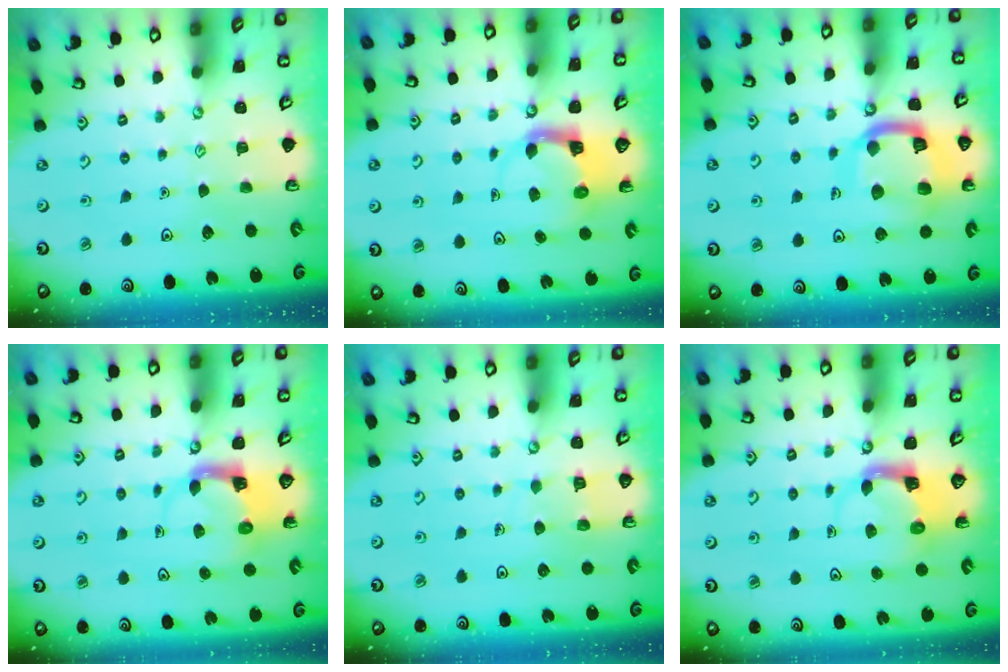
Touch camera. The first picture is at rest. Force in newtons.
{"total": 3.9, "press": 3.9, "slide": 0.3}
{"total": 16.5, "press": 16.4, "slide": 1.8}
{"total": 4.0, "press": 3.9, "slide": 0.8}
{"total": 5.7, "press": 5.6, "slide": 0.4}
{"total": 3.9, "press": 3.8, "slide": 0.6}